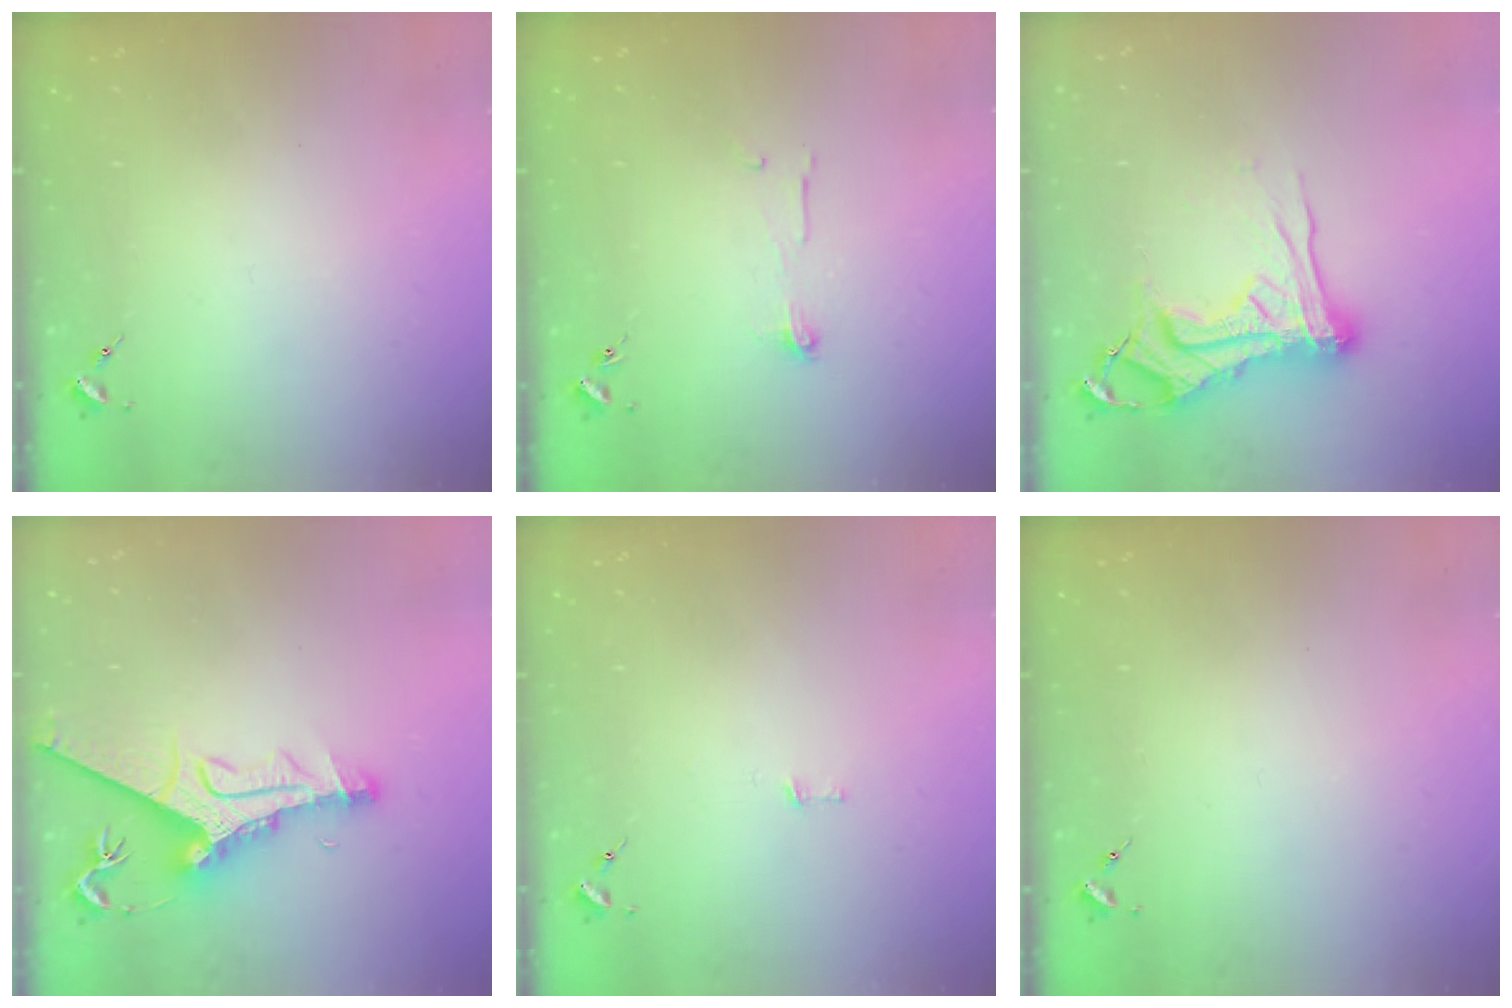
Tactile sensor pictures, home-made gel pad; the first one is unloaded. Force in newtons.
{"total": 4.9, "press": 4.9, "slide": 0.5}
{"total": 15.9, "press": 15.8, "slide": 1.8}
{"total": 13.8, "press": 13.7, "slide": 1.5}
{"total": 2.8, "press": 2.8, "slide": 0.2}
{"total": 0.0}